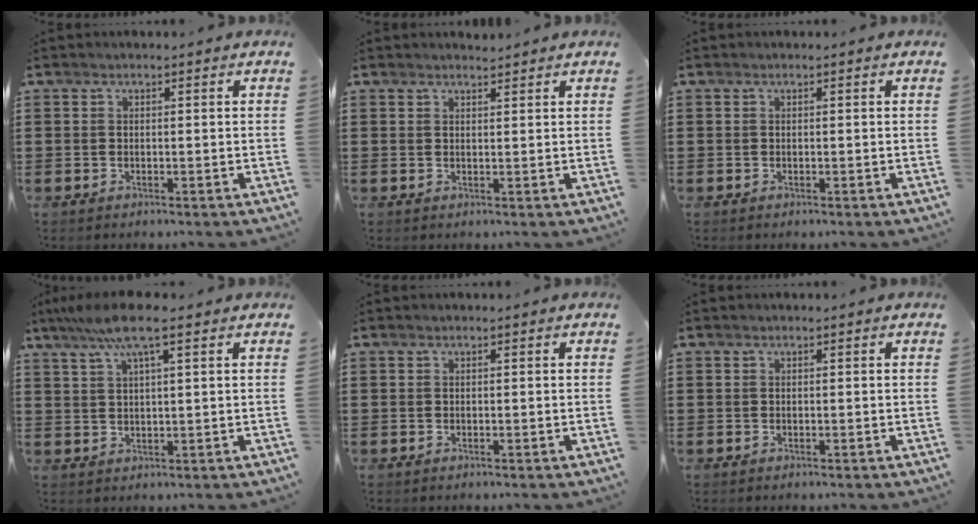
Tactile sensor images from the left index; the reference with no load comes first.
{"total": 1.4, "force": [1.4, 0.0, 0.2], "torque": [-0.007, 0.001, 0.027]}
{"total": 0.0}
{"total": 6.9, "force": [4.3, 0.8, 5.3], "torque": [-0.113, 0.001, 0.076]}
{"total": 0.0}
{"total": 0.0}